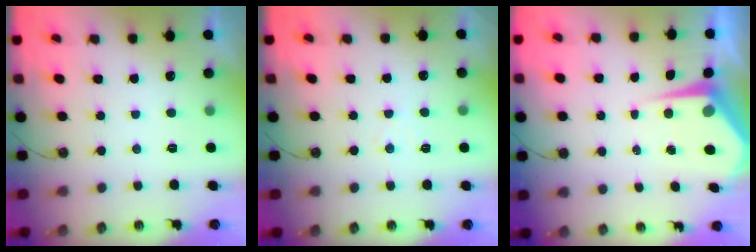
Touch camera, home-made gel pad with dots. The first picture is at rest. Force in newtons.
{"total": 4.7, "press": 4.7, "slide": 0.5}
{"total": 5.9, "press": 5.9, "slide": 0.6}